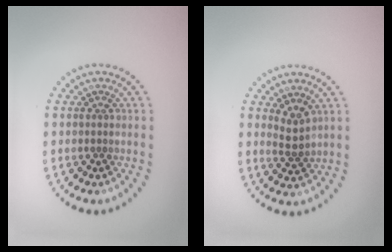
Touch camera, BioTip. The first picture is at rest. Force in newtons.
{"total": 1.9, "press": 1.5, "slide": 1.1}